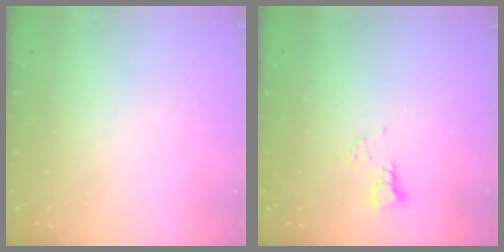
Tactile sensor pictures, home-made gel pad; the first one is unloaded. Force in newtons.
{"total": 3.0, "press": 2.9, "slide": 0.4}